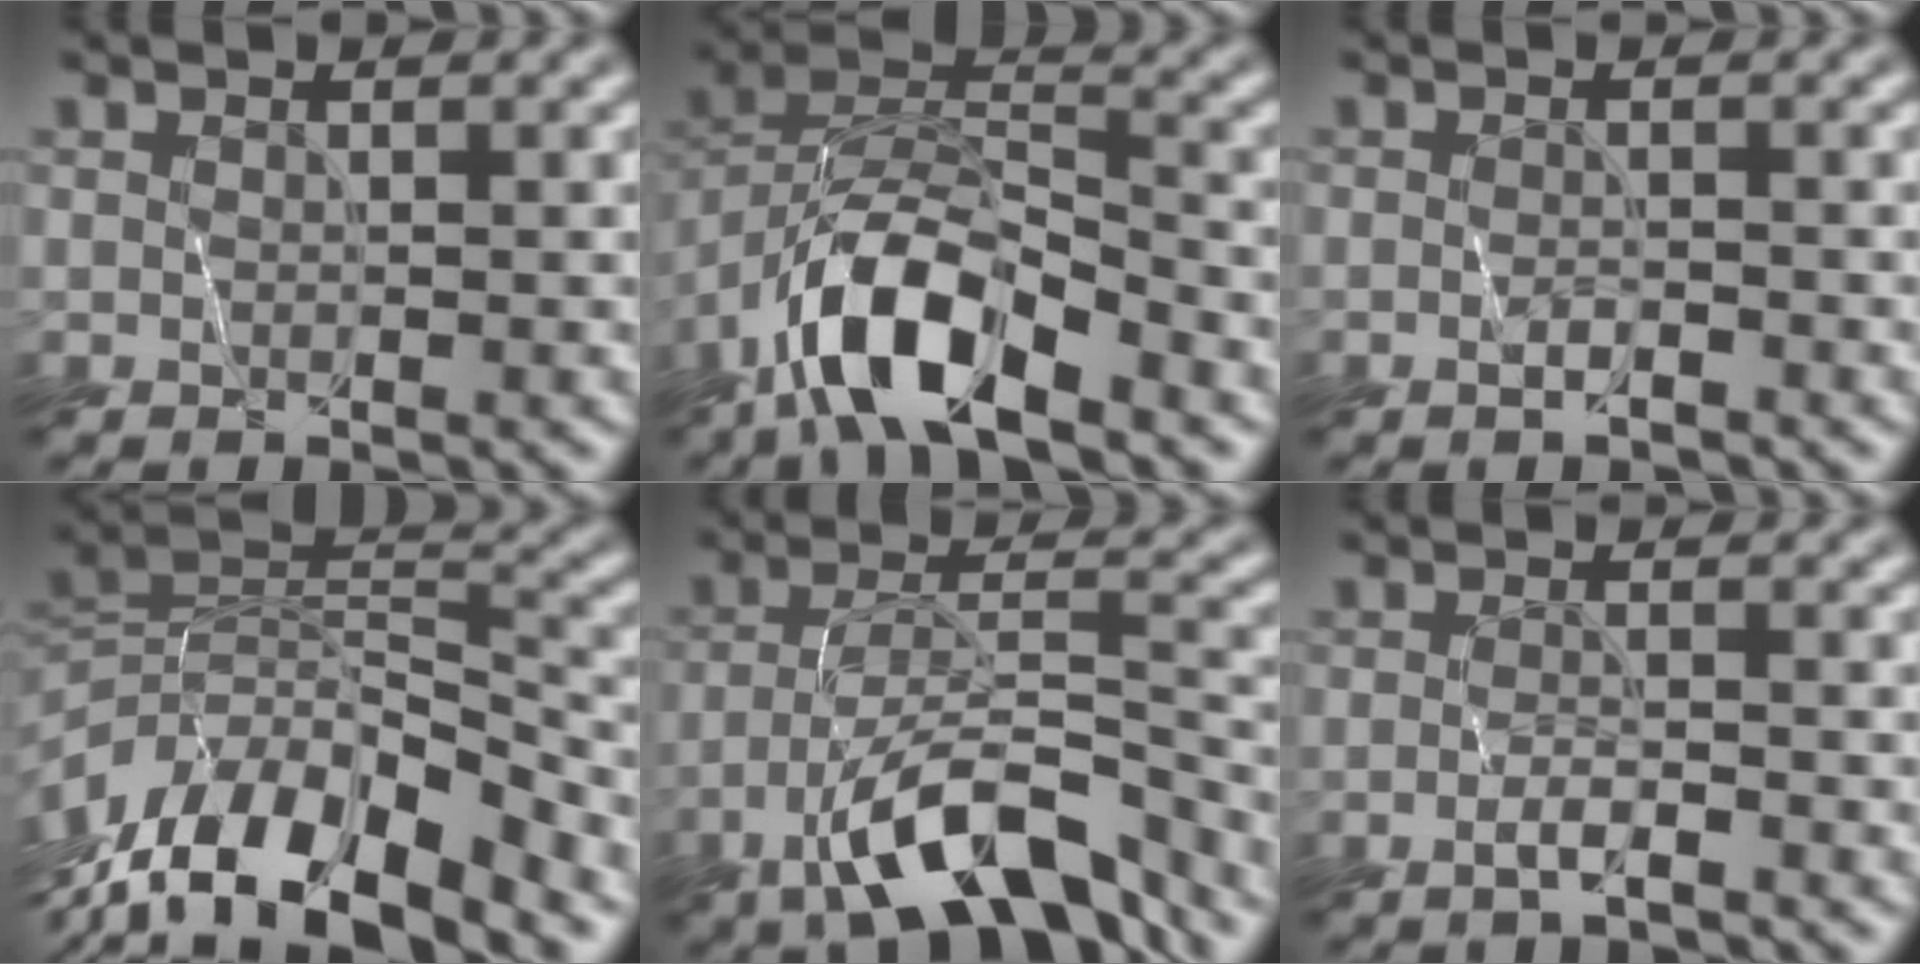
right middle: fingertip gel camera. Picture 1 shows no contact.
{"total": 8.7, "force": [-6.1, 2.6, 5.7], "torque": [-0.106, 0.011, -0.122]}
{"total": 1.1, "force": [-1.0, -0.1, 0.3], "torque": [-0.012, -0.002, -0.020]}
{"total": 12.5, "force": [-8.7, 4.5, 7.9], "torque": [-0.162, 0.007, -0.150]}
{"total": 9.1, "force": [-6.2, 2.4, 6.1], "torque": [-0.111, 0.002, -0.113]}
{"total": 1.6, "force": [-1.4, -0.4, 0.6], "torque": [-0.017, 0.000, -0.030]}